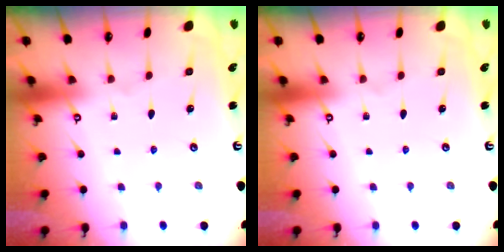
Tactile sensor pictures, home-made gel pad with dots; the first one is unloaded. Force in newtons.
{"total": 0.0}